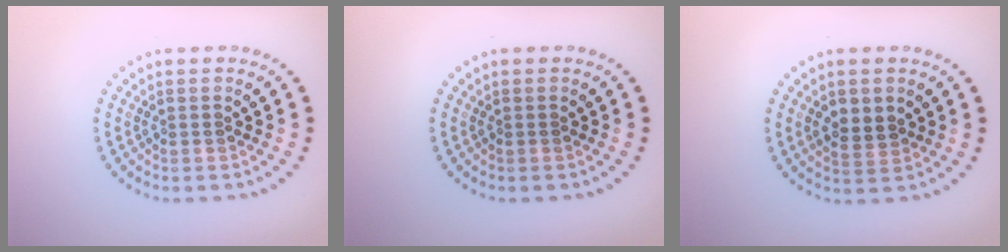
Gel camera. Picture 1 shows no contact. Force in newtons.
{"total": 0.0}
{"total": 2.5, "press": 2.5, "slide": 0.3}